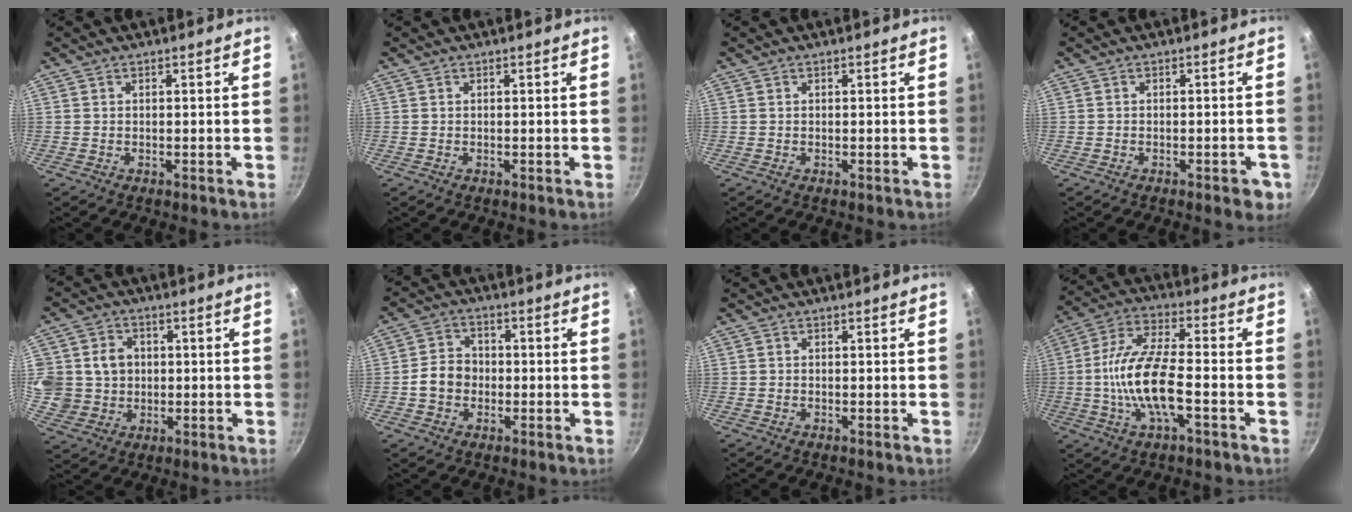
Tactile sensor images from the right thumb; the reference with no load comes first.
{"total": 0.0}
{"total": 0.0}
{"total": 4.0, "force": [-1.8, 1.6, 3.2], "torque": [-0.030, 0.009, -0.018]}
{"total": 12.0, "force": [1.1, 11.0, 4.6], "torque": [-0.079, 0.009, 0.024]}
{"total": 6.1, "force": [-1.2, 5.1, 3.1], "torque": [-0.029, 0.022, -0.029]}
{"total": 0.0}
{"total": 13.0, "force": [-3.0, 4.6, 11.7], "torque": [-0.231, 0.030, -0.070]}